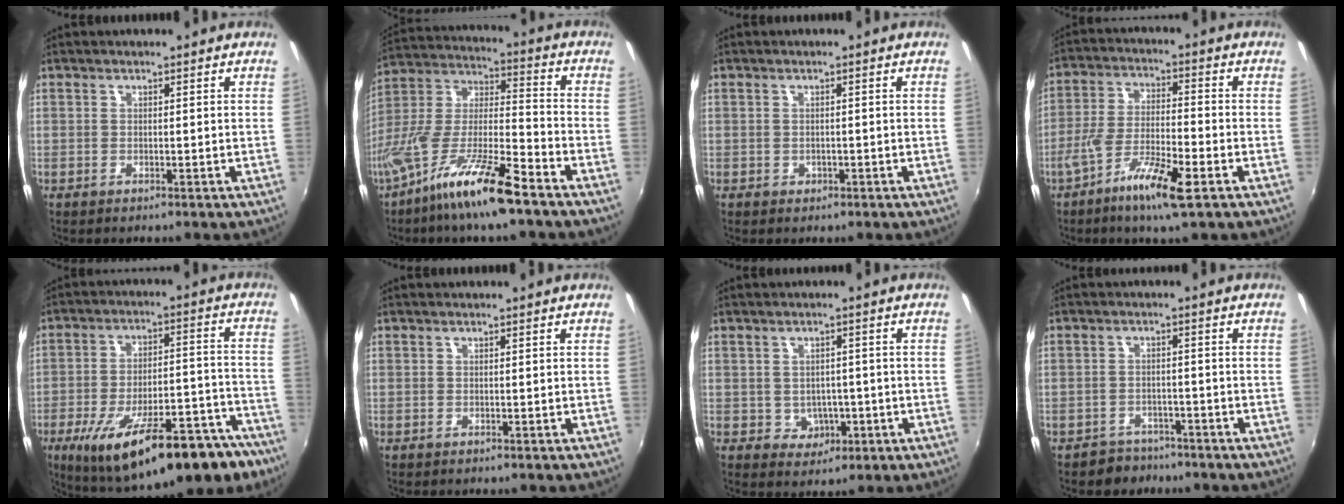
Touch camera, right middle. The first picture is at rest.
{"total": 16.8, "force": [-11.0, 2.4, 12.5], "torque": [-0.240, -0.023, -0.208]}
{"total": 1.2, "force": [-0.5, 1.0, 0.3], "torque": [-0.005, -0.003, -0.004]}
{"total": 10.0, "force": [-5.7, 1.2, 8.1], "torque": [-0.163, -0.011, -0.109]}
{"total": 26.1, "force": [-17.0, 8.7, 17.8], "torque": [-0.284, -0.029, -0.228]}
{"total": 0.0}
{"total": 4.6, "force": [-0.8, 4.2, 1.6], "torque": [-0.036, 0.007, 0.003]}
{"total": 4.6, "force": [-3.7, 2.7, 0.1], "torque": [-0.014, 0.008, -0.059]}